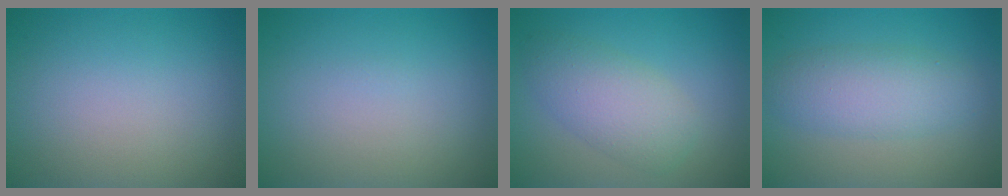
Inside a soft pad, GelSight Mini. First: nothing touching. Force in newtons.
{"total": 0.0}
{"total": 4.3, "press": 4.3, "slide": 0.2}
{"total": 4.2, "press": 4.2, "slide": 0.0}